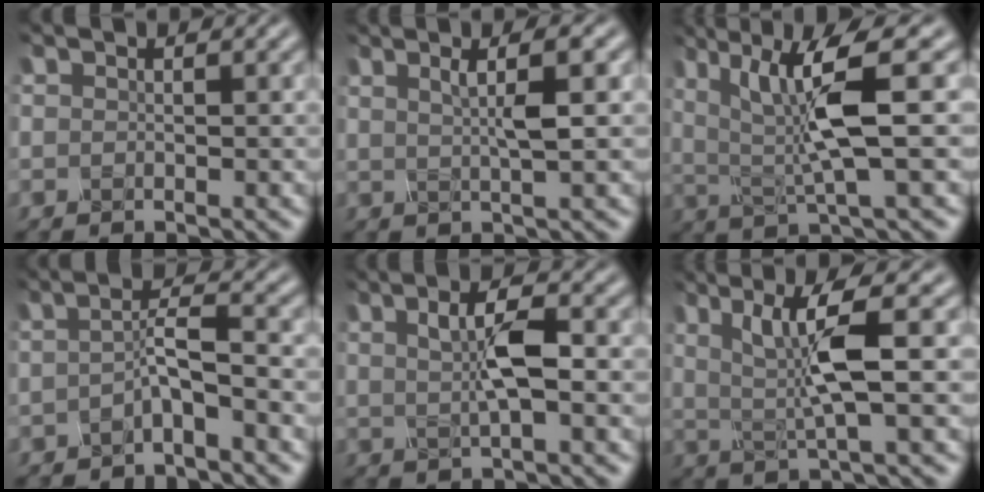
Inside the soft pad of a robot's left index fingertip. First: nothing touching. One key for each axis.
{"total": 3.1, "fx": 0.8, "fy": 0.6, "fz": 2.9, "tx": -0.038, "ty": 0.004, "tz": 0.012}
{"total": 7.4, "fx": 1.3, "fy": 1.3, "fz": 7.2, "tx": -0.129, "ty": -0.008, "tz": 0.025}
{"total": 2.7, "fx": -1.2, "fy": 0.4, "fz": 2.4, "tx": -0.045, "ty": 0.006, "tz": -0.025}
{"total": 3.6, "fx": 0.0, "fy": 0.9, "fz": 3.5, "tx": -0.064, "ty": 0.002, "tz": -0.002}
{"total": 6.0, "fx": 0.6, "fy": 0.9, "fz": 5.9, "tx": -0.115, "ty": 0.000, "tz": 0.016}